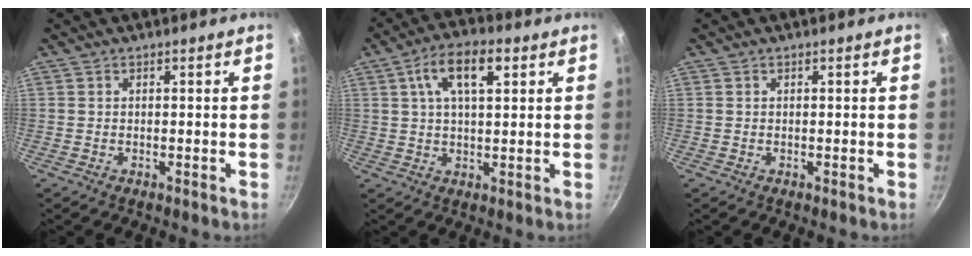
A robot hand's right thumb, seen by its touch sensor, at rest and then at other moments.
{"total": 10.0, "force": [3.8, 4.5, 8.1], "torque": [-0.130, 0.007, 0.059]}
{"total": 0.0}